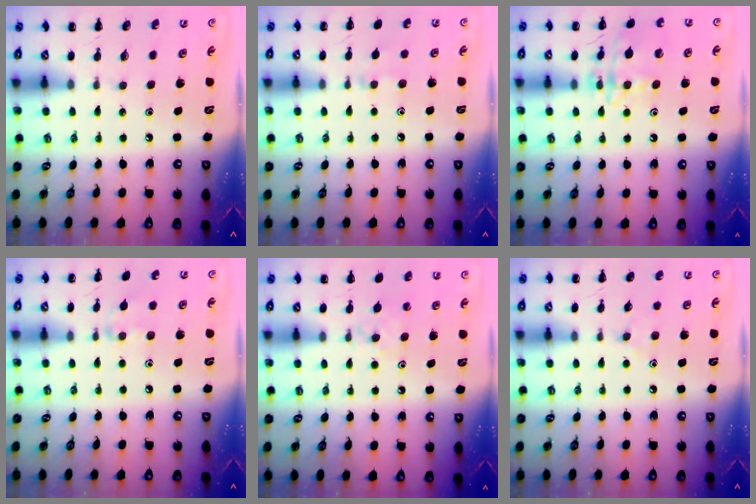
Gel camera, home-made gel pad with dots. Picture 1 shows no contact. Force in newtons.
{"total": 2.9, "press": 2.7, "slide": 1.0}
{"total": 13.7, "press": 13.6, "slide": 1.1}
{"total": 6.7, "press": 6.5, "slide": 1.7}
{"total": 6.2, "press": 5.9, "slide": 1.9}
{"total": 3.7, "press": 3.4, "slide": 1.4}